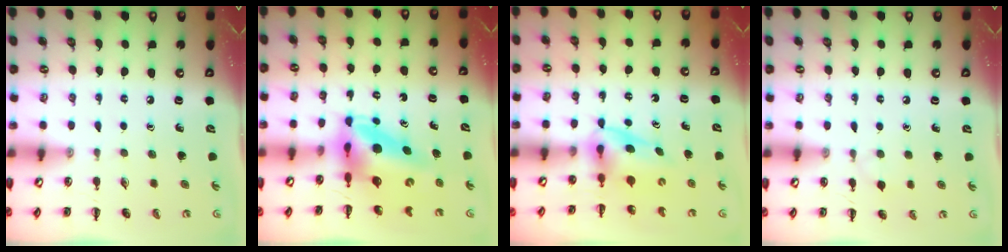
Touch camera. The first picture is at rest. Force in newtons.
{"total": 7.0, "press": 6.7, "slide": 2.0}
{"total": 5.2, "press": 5.2, "slide": 0.4}
{"total": 5.5, "press": 5.2, "slide": 1.6}